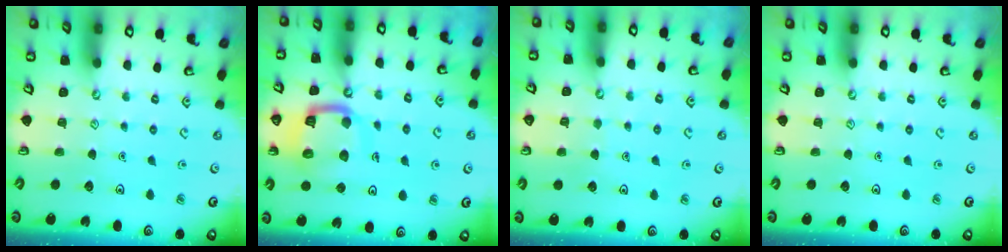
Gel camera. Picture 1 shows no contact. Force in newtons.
{"total": 13.1, "press": 13.0, "slide": 1.7}
{"total": 3.3, "press": 3.2, "slide": 0.3}
{"total": 0.0}